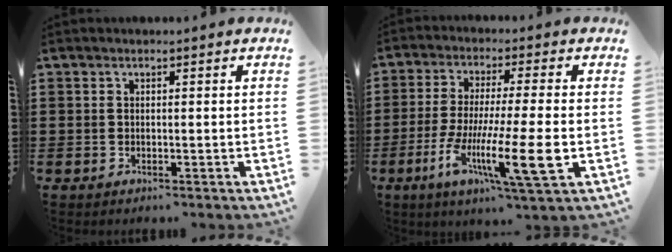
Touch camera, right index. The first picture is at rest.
{"total": 13.5, "force": [-4.3, 1.5, 12.7], "torque": [-0.251, -0.016, -0.083]}